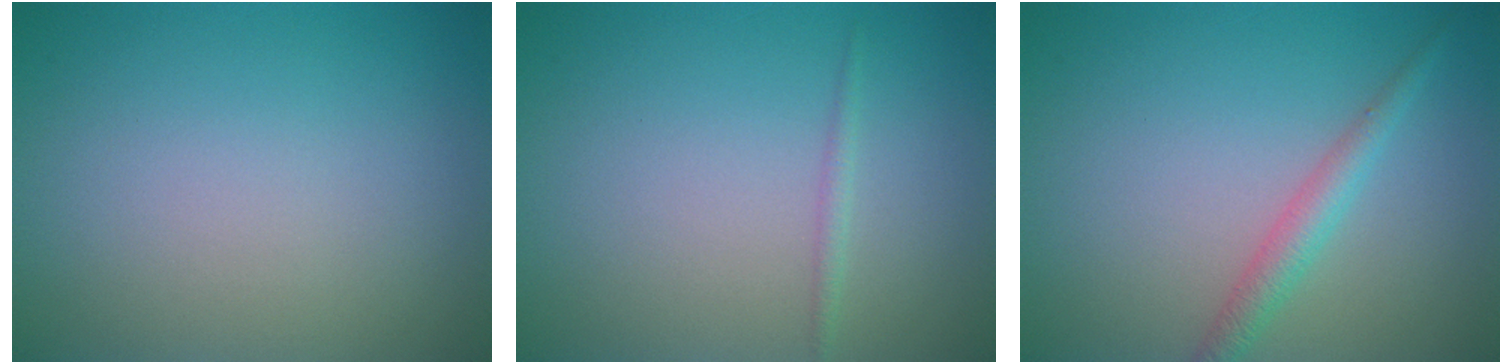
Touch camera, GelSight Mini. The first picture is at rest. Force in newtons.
{"total": 0.8, "press": 0.8, "slide": 0.0}
{"total": 2.1, "press": 2.1, "slide": 0.1}